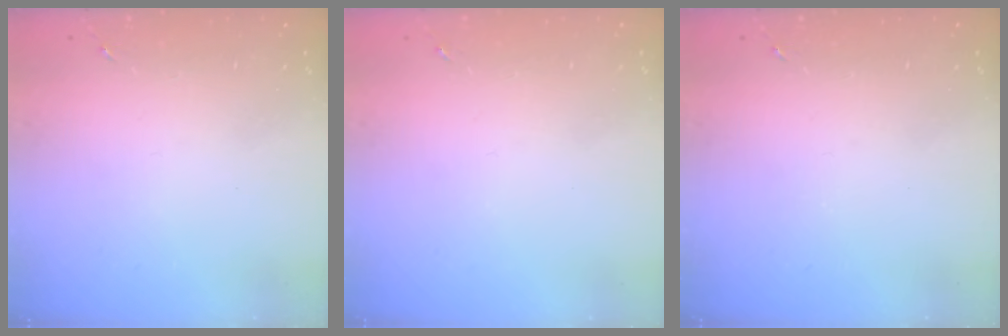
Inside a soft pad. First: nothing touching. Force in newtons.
{"total": 0.0}
{"total": 0.0}